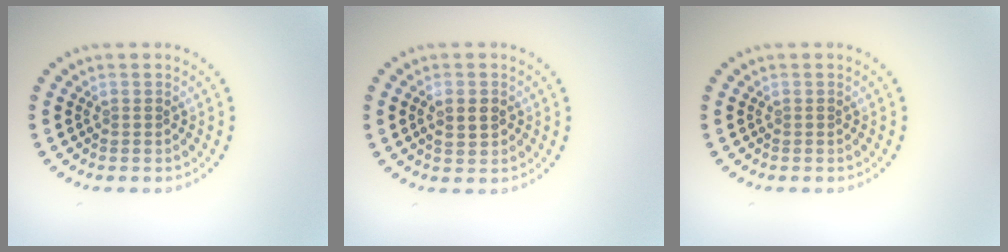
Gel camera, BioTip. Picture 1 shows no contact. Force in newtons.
{"total": 1.7, "press": 1.7, "slide": 0.2}
{"total": 0.0}